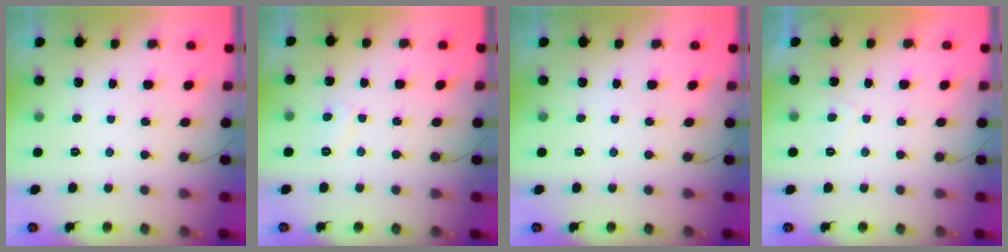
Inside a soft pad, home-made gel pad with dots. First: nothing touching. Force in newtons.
{"total": 4.8, "press": 4.7, "slide": 0.4}
{"total": 0.0}
{"total": 1.5, "press": 1.3, "slide": 0.7}